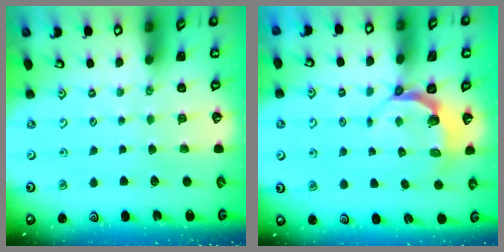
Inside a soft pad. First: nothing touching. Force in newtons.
{"total": 4.7, "press": 3.7, "slide": 2.8}